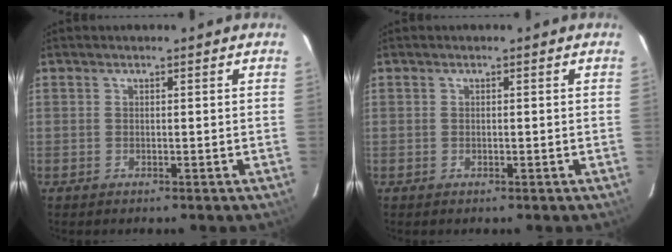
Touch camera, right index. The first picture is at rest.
{"total": 0.0}